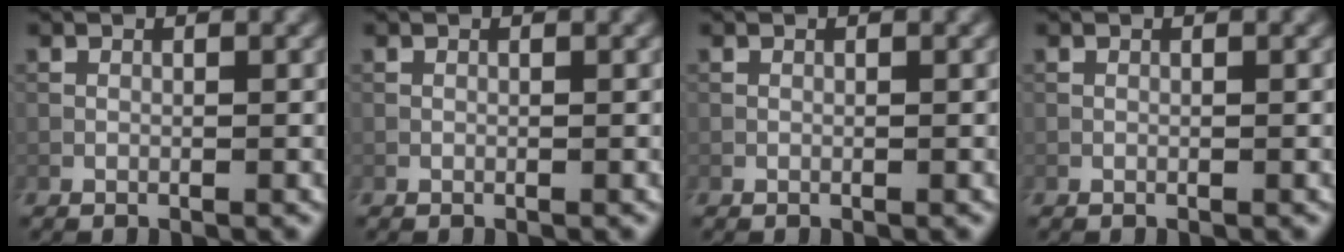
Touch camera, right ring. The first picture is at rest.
{"total": 0.0}
{"total": 0.0}
{"total": 0.0}